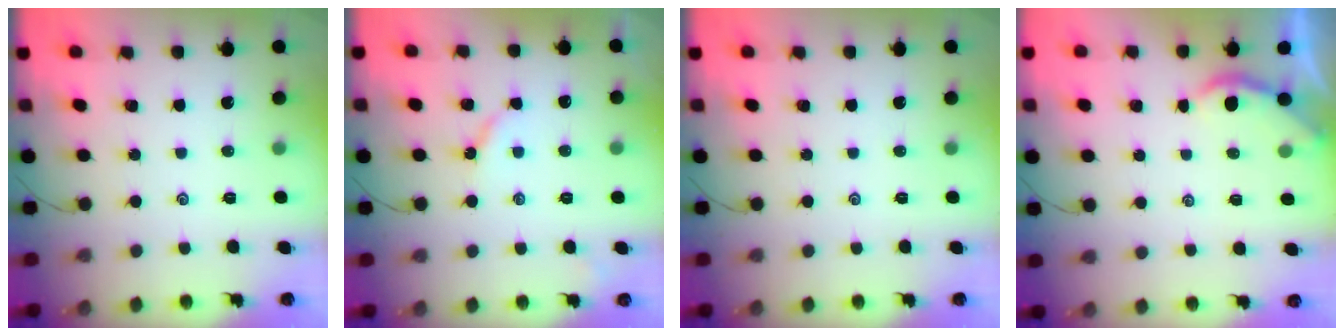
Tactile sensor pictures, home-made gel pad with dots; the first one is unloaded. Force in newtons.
{"total": 4.1, "press": 4.1, "slide": 0.5}
{"total": 0.0}
{"total": 1.9, "press": 1.9, "slide": 0.4}